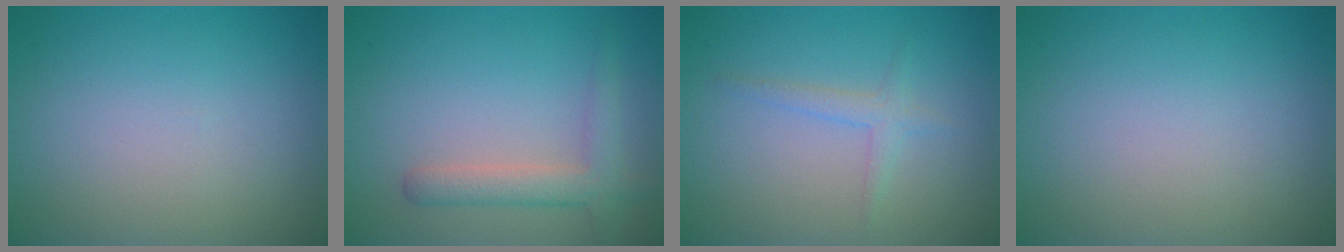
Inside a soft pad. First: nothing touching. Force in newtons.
{"total": 2.9, "press": 2.9, "slide": 0.2}
{"total": 1.4, "press": 1.4, "slide": 0.1}
{"total": 0.0}